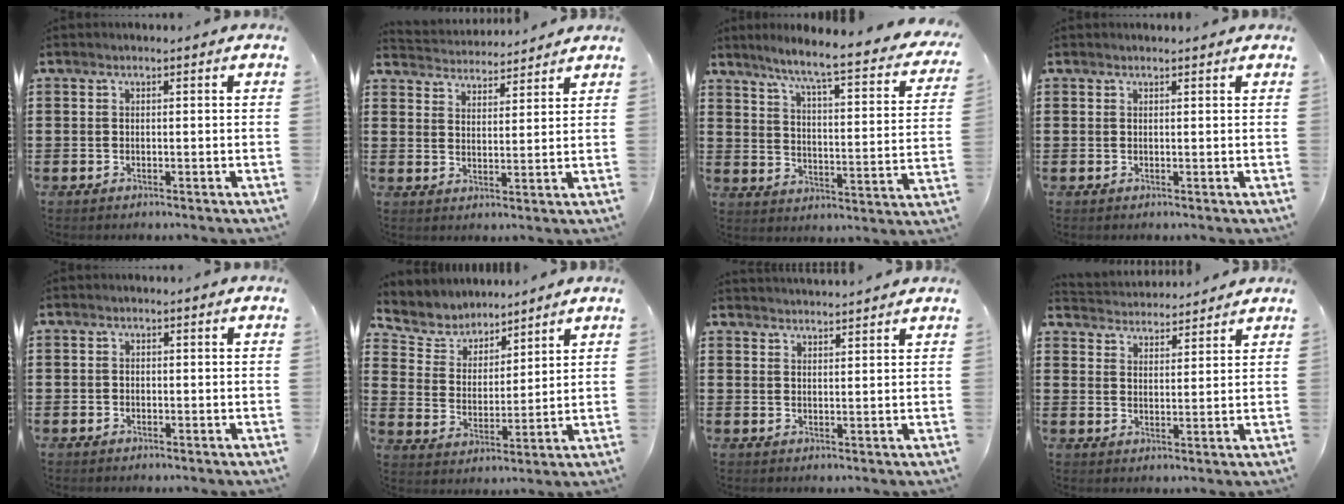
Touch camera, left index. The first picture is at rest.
{"total": 3.7, "force": [3.7, 0.2, -0.3], "torque": [-0.011, -0.021, 0.066]}
{"total": 6.3, "force": [5.1, -0.7, 3.5], "torque": [-0.083, -0.047, 0.074]}
{"total": 0.6, "force": [0.6, -0.1, 0.2], "torque": [-0.006, -0.002, 0.013]}
{"total": 0.6, "force": [-0.2, 0.5, 0.2], "torque": [-0.005, 0.002, -0.004]}
{"total": 5.5, "force": [5.0, 2.3, -0.2], "torque": [-0.032, -0.030, 0.088]}
{"total": 2.4, "force": [2.3, -0.3, -0.2], "torque": [-0.003, -0.008, 0.045]}
{"total": 3.7, "force": [3.7, 0.1, -0.3], "torque": [-0.009, -0.020, 0.066]}